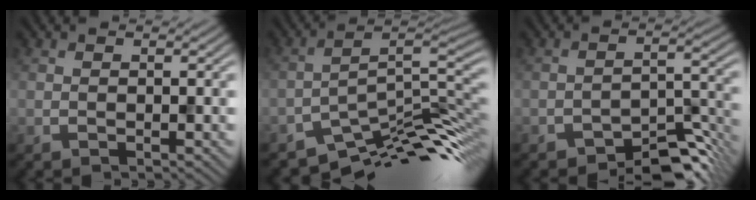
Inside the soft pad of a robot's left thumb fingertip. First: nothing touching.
{"total": 11.1, "force": [-7.8, 3.3, 7.1], "torque": [-0.105, -0.002, -0.135]}
{"total": 6.0, "force": [-5.1, 1.7, 2.6], "torque": [-0.026, 0.009, -0.084]}